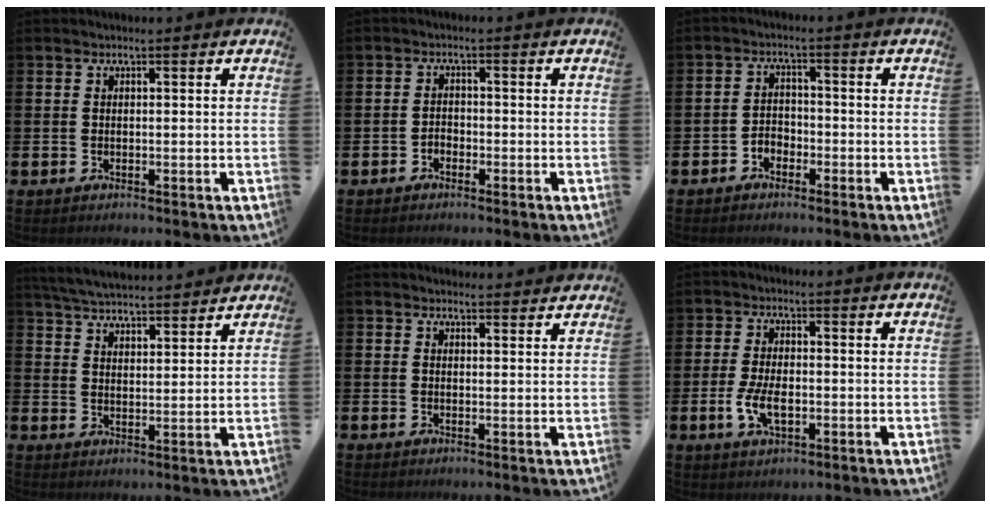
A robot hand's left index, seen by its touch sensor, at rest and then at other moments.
{"total": 1.3, "force": [-1.0, 0.8, 0.2], "torque": [-0.011, 0.006, -0.020]}
{"total": 2.3, "force": [-1.9, 1.3, 0.2], "torque": [-0.015, 0.009, -0.043]}
{"total": 5.2, "force": [5.1, 0.3, 0.4], "torque": [-0.028, -0.031, 0.092]}
{"total": 1.6, "force": [1.5, 0.4, -0.1], "torque": [0.011, -0.007, 0.026]}
{"total": 4.8, "force": [-1.0, 2.5, 3.9], "torque": [-0.079, 0.000, -0.021]}